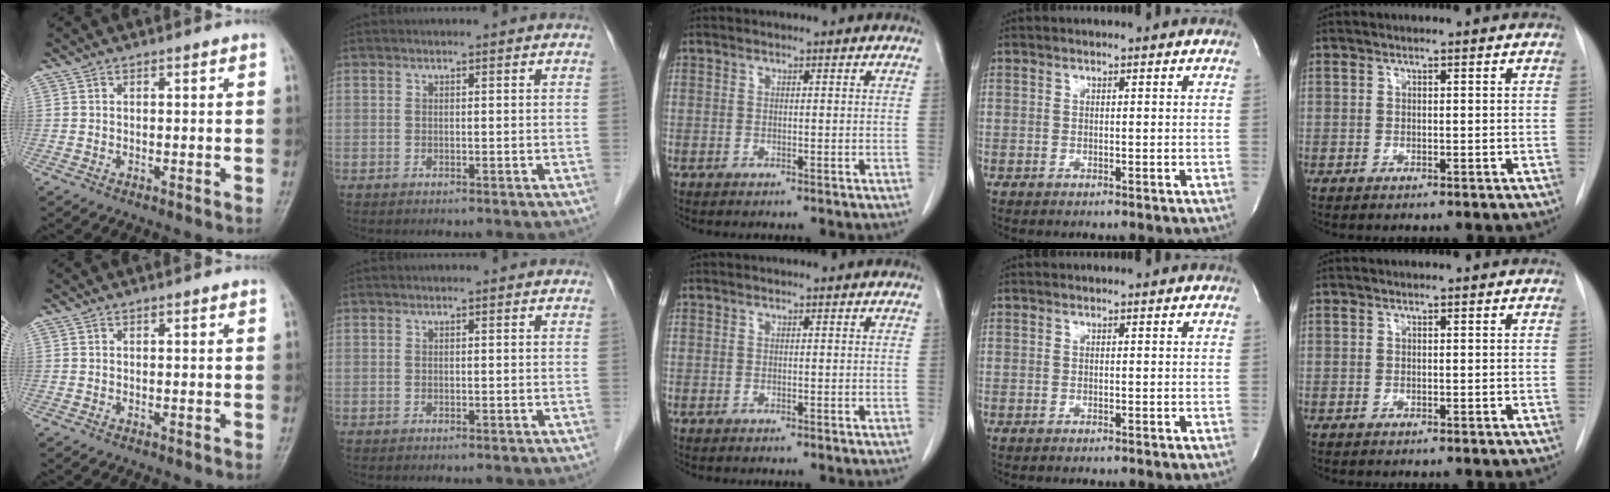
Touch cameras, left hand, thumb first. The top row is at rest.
{}